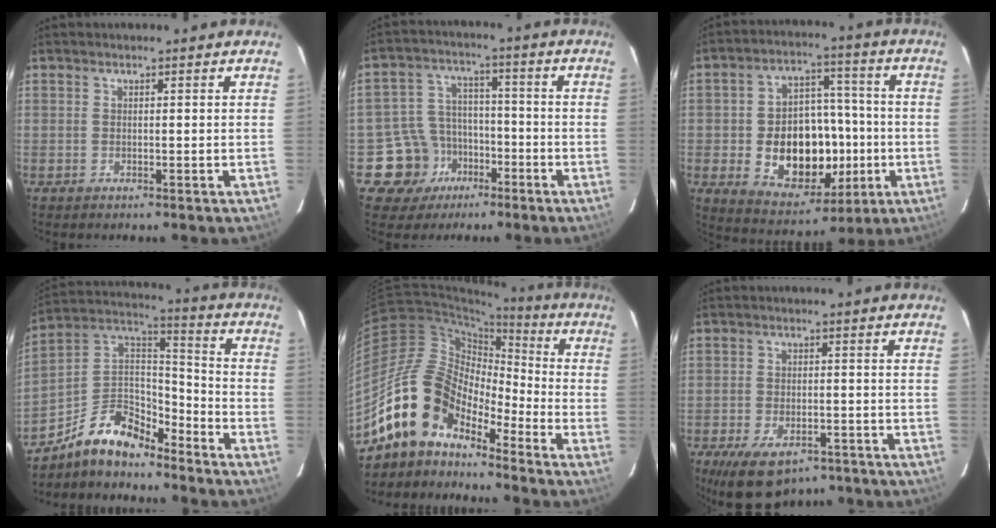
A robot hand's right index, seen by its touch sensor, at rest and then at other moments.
{"total": 9.7, "force": [-5.4, 8.1, 1.0], "torque": [-0.044, 0.032, -0.079]}
{"total": 17.5, "force": [-3.3, 12.1, 12.3], "torque": [-0.240, 0.019, -0.027]}
{"total": 13.4, "force": [-10.8, 5.2, 6.0], "torque": [-0.140, 0.037, -0.200]}
{"total": 14.3, "force": [-11.2, 6.5, 6.0], "torque": [-0.106, 0.021, -0.223]}
{"total": 11.7, "force": [-7.7, 6.0, 6.5], "torque": [-0.139, -0.019, -0.116]}